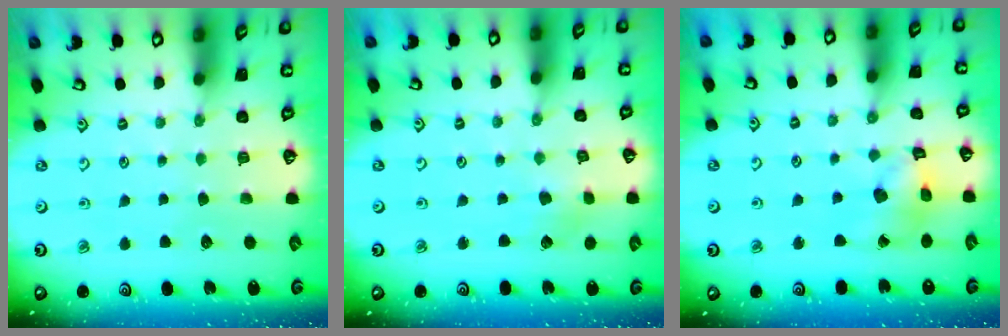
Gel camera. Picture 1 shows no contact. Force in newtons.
{"total": 2.1, "press": 2.1, "slide": 0.3}
{"total": 10.8, "press": 10.7, "slide": 1.1}